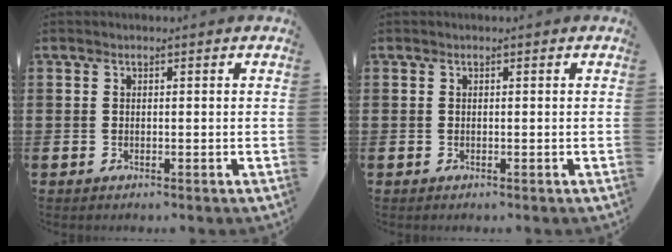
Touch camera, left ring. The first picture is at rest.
{"total": 0.0}